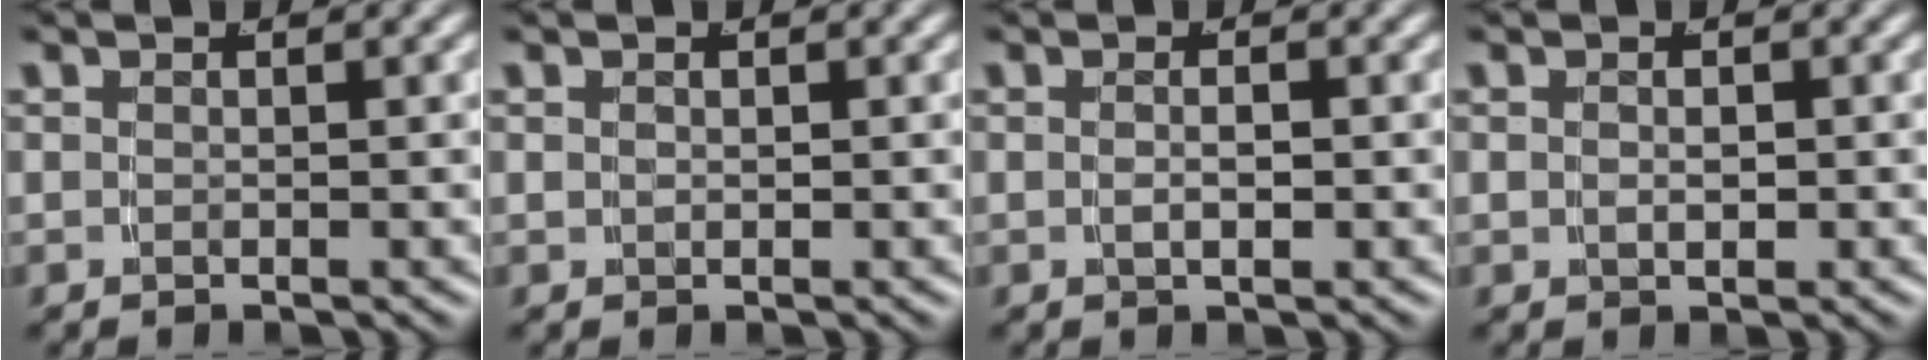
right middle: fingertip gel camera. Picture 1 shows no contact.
{"total": 0.0}
{"total": 1.3, "force": [-0.4, -0.1, 1.2], "torque": [-0.020, -0.005, -0.002]}
{"total": 1.0, "force": [-0.2, 0.4, 0.9], "torque": [-0.017, -0.008, 0.005]}